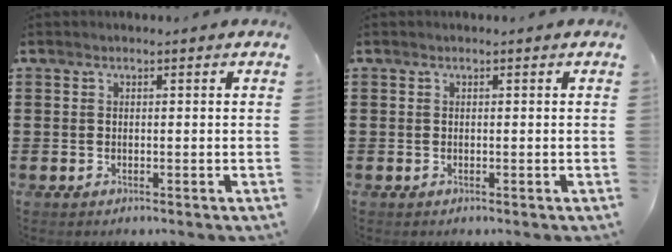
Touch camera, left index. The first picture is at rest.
{"total": 0.0}